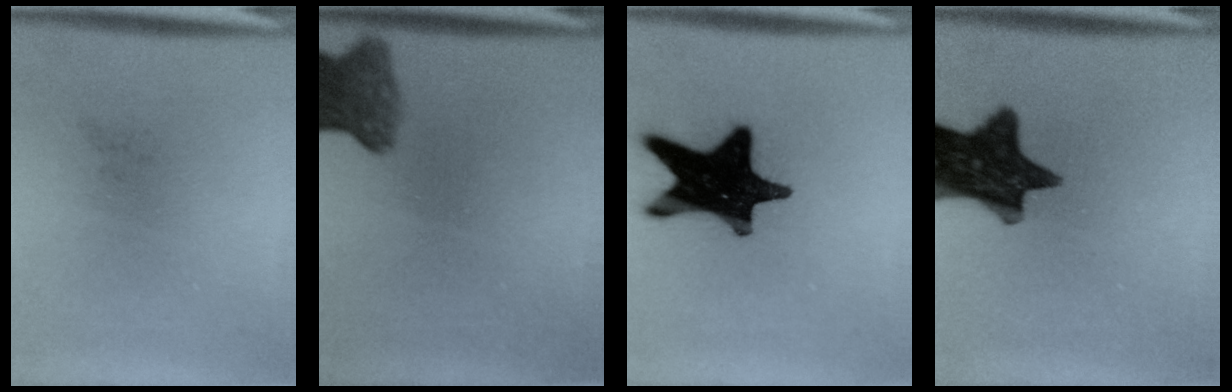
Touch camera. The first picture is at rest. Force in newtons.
{"total": 6.2}
{"total": 20.1}
{"total": 14.1}